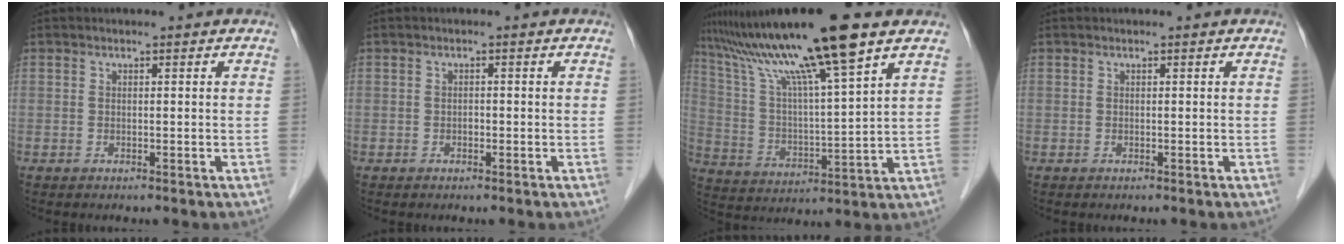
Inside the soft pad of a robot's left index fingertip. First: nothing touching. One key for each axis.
{"total": 0.7, "fx": -0.3, "fy": 0.4, "fz": 0.5, "tx": -0.007, "ty": 0.003, "tz": -0.007}
{"total": 17.4, "fx": 12.6, "fy": -0.8, "fz": 11.9, "tx": -0.213, "ty": 0.016, "tz": 0.224}
{"total": 0.0}